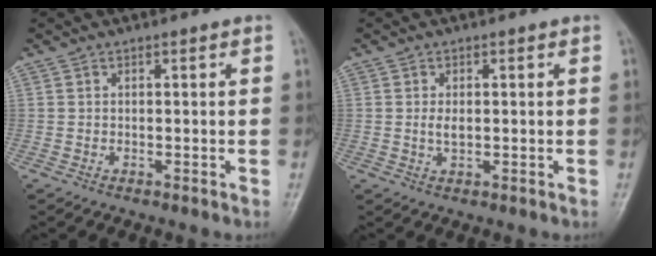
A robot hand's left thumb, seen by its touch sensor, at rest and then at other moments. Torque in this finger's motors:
{"motor_torque": [-0.04, 0.17, 0.20, 0.19, 0.01]}